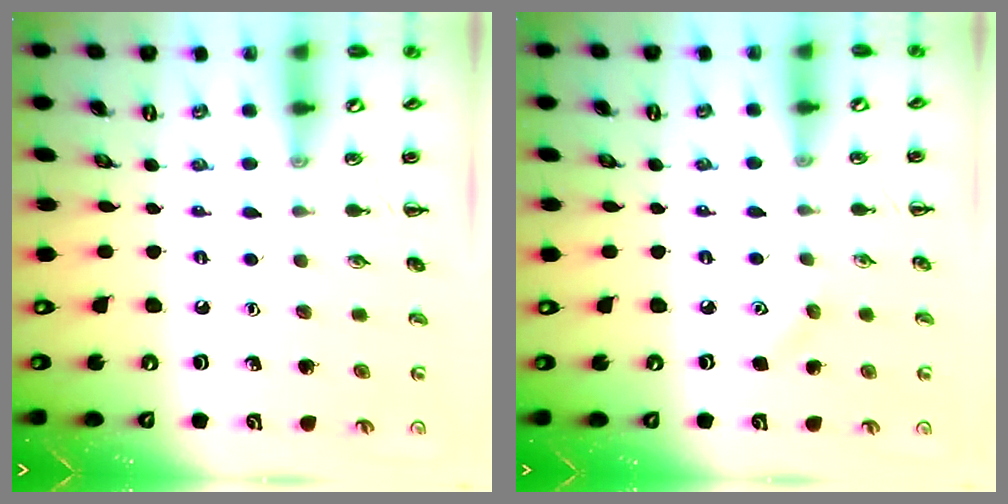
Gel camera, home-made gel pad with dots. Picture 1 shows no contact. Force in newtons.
{"total": 3.9, "press": 3.8, "slide": 1.0}